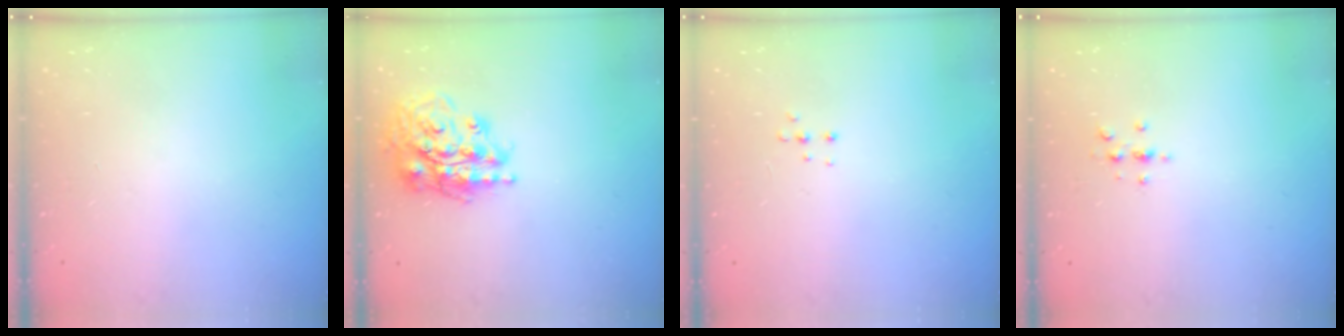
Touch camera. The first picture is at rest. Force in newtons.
{"total": 18.3, "press": 18.1, "slide": 2.6}
{"total": 4.0, "press": 3.9, "slide": 0.8}
{"total": 2.2, "press": 2.1, "slide": 0.2}